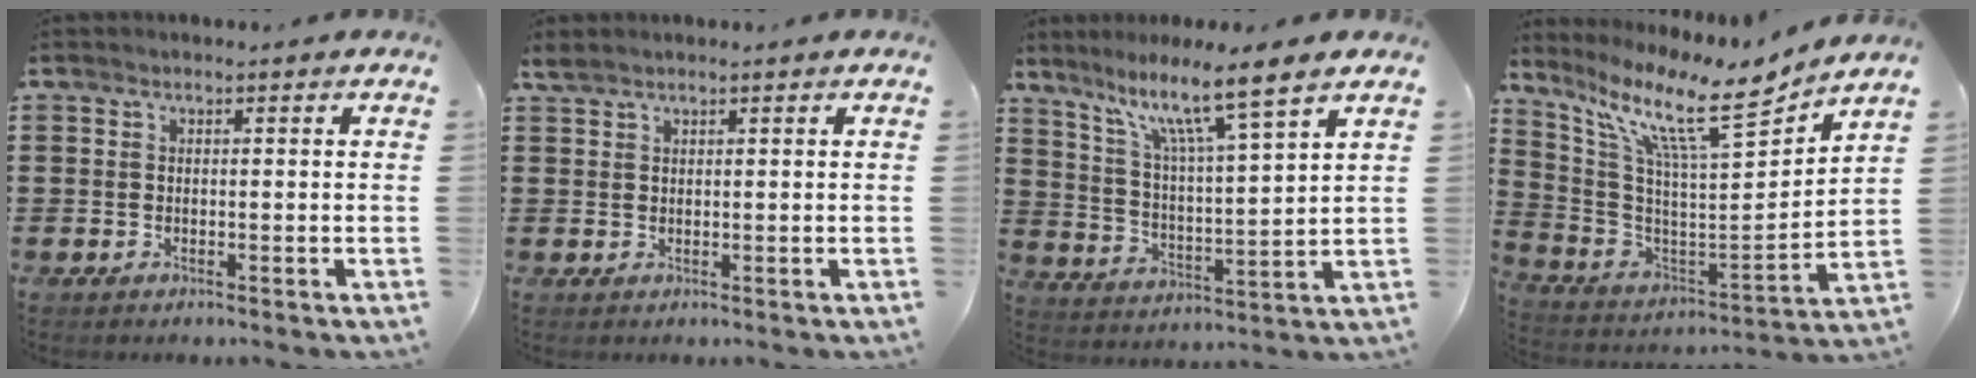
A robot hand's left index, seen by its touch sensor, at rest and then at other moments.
{"total": 1.3, "force": [1.2, 0.3, 0.5], "torque": [-0.014, 0.001, 0.023]}
{"total": 9.1, "force": [7.0, 0.0, 5.9], "torque": [-0.131, -0.043, 0.110]}
{"total": 12.5, "force": [9.0, 1.8, 8.4], "torque": [-0.190, -0.059, 0.143]}